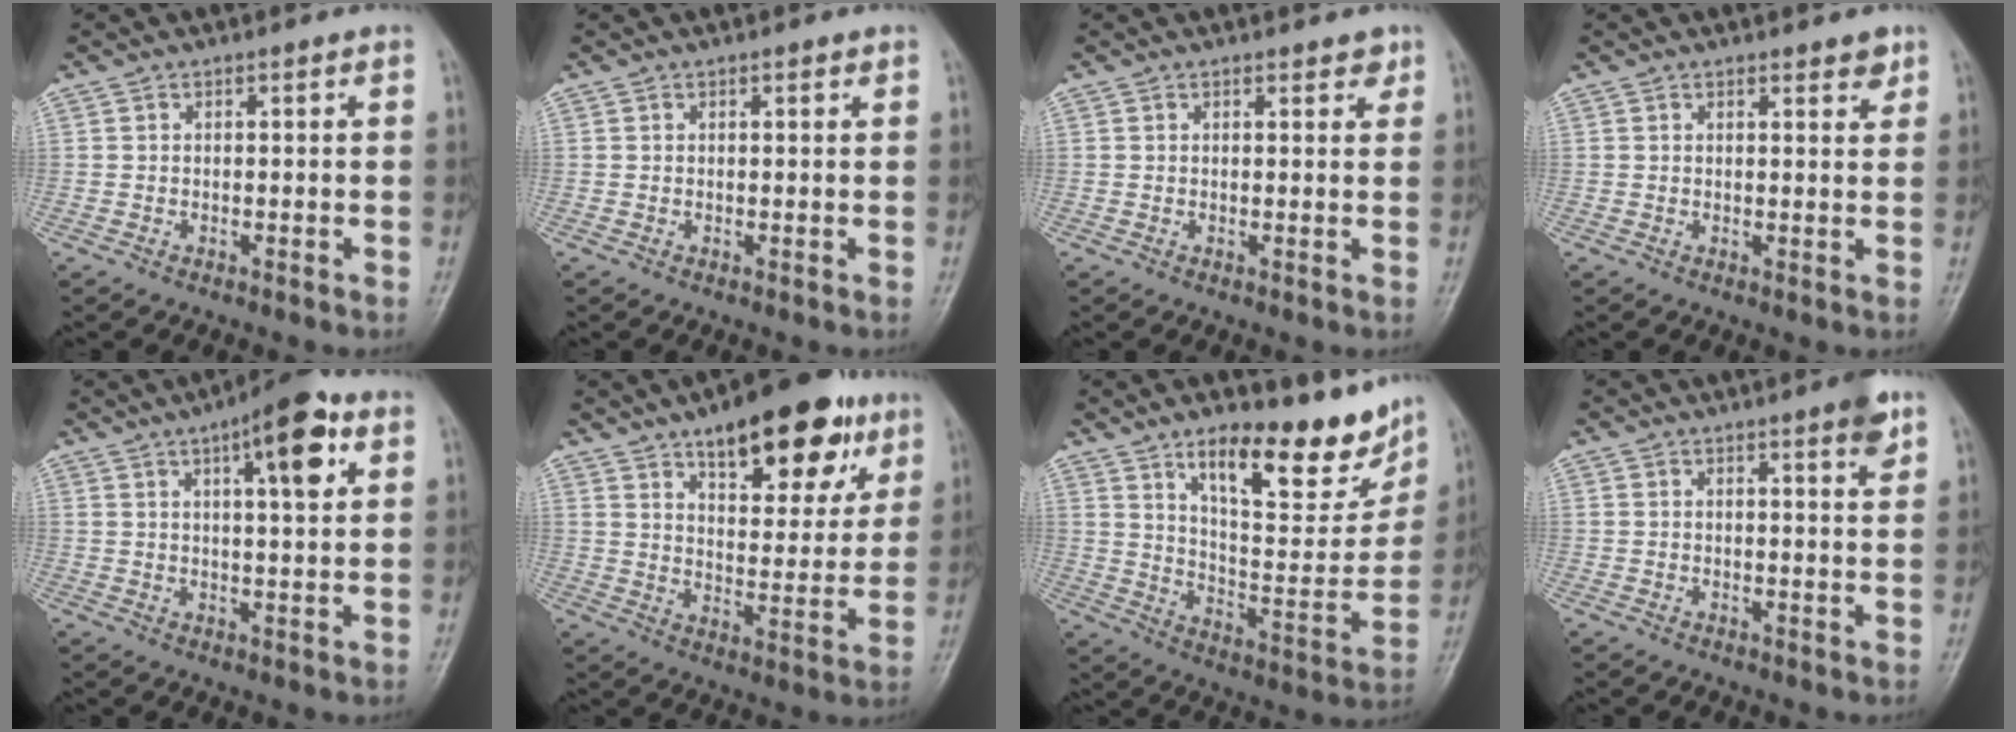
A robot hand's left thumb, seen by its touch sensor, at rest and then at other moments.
{"total": 0.8, "force": [0.5, 0.3, 0.6], "torque": [-0.008, -0.001, 0.007]}
{"total": 2.2, "force": [1.6, 1.0, 1.1], "torque": [0.000, -0.007, 0.016]}
{"total": 2.7, "force": [2.0, 1.0, 1.5], "torque": [-0.009, -0.011, 0.024]}
{"total": 10.9, "force": [4.7, 3.3, 9.3], "torque": [-0.119, -0.006, 0.064]}
{"total": 20.7, "force": [12.0, 8.6, 14.6], "torque": [-0.162, -0.038, 0.176]}
{"total": 20.6, "force": [13.9, 7.4, 13.2], "torque": [-0.138, -0.080, 0.219]}
{"total": 3.9, "force": [2.5, 0.6, 3.0], "torque": [-0.034, -0.013, 0.030]}